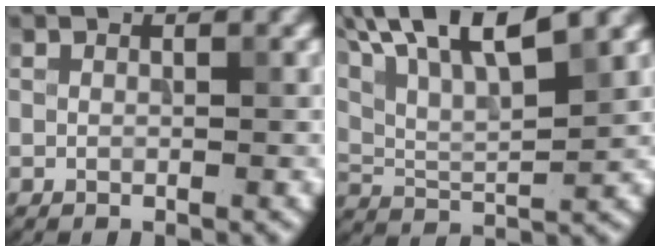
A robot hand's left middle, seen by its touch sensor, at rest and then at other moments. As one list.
[{"total": 10.9, "force": [6.9, 3.0, 7.9], "torque": [-0.147, 0.023, 0.109]}]